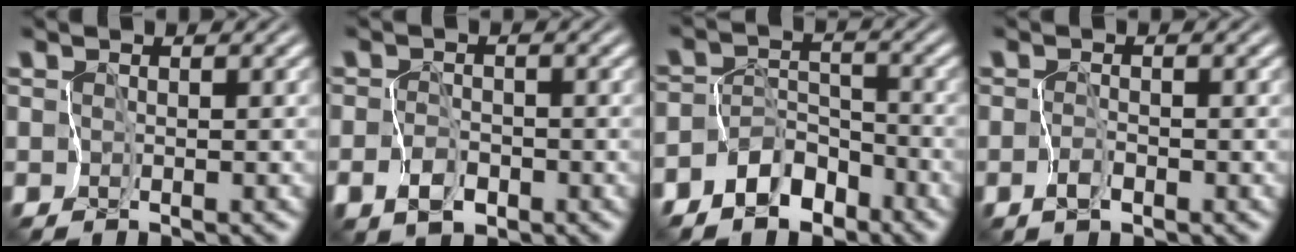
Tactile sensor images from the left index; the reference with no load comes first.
{"total": 2.2, "force": [-0.9, 1.6, 1.3], "torque": [-0.023, 0.001, -0.020]}
{"total": 5.7, "force": [-4.2, 3.5, 1.2], "torque": [0.000, 0.018, -0.081]}
{"total": 0.6, "force": [-0.3, 0.2, 0.5], "torque": [-0.010, 0.007, -0.005]}